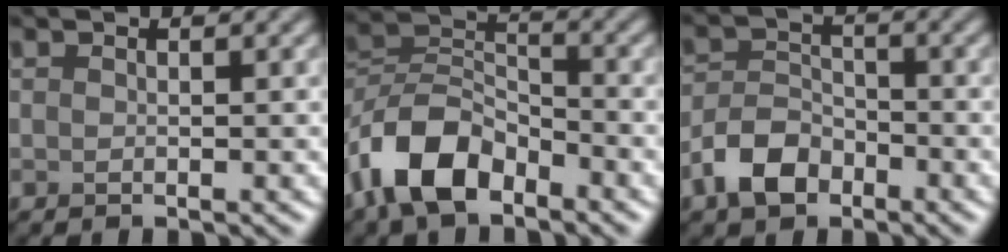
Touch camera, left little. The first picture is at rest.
{"total": 7.8, "force": [-4.9, 4.1, 4.6], "torque": [-0.087, 0.007, -0.105]}
{"total": 4.1, "force": [-2.5, 2.5, 2.1], "torque": [-0.038, 0.004, -0.057]}